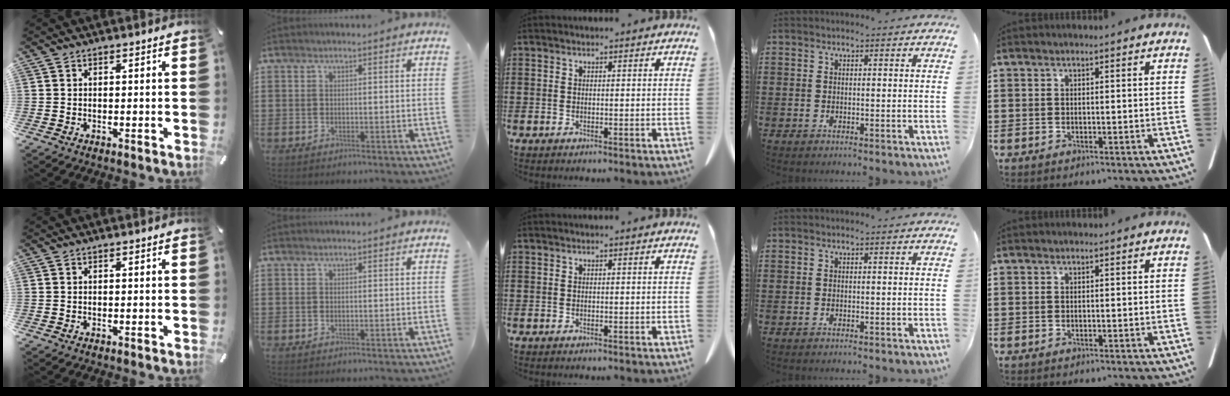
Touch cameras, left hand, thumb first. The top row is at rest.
{}